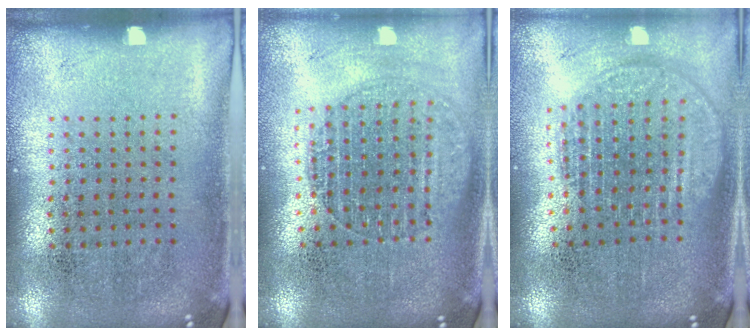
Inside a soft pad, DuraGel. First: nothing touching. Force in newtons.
{"total": 1.8, "press": 1.5, "slide": 0.8}
{"total": 1.8, "press": 1.5, "slide": 0.9}